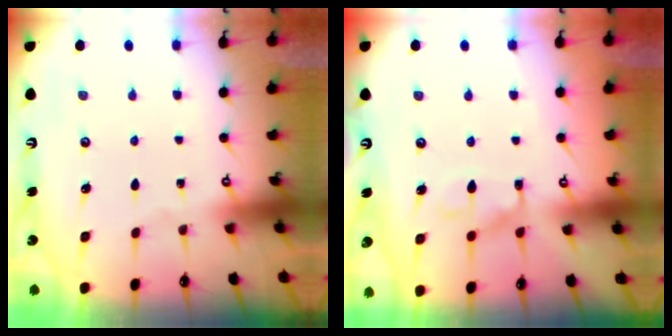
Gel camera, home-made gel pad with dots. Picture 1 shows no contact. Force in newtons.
{"total": 9.1, "press": 9.0, "slide": 1.0}